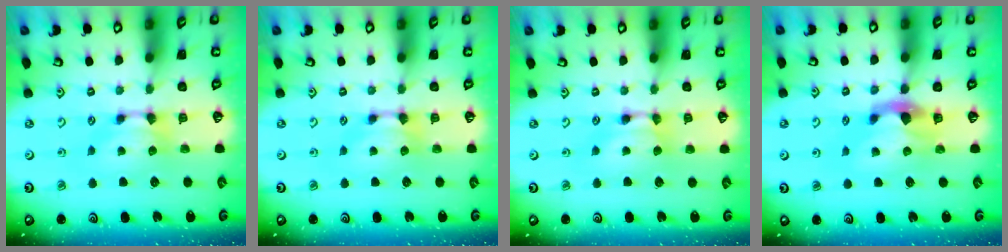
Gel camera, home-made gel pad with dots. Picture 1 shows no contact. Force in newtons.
{"total": 0.0}
{"total": 1.6, "press": 1.6, "slide": 0.1}
{"total": 2.3, "press": 1.9, "slide": 1.3}